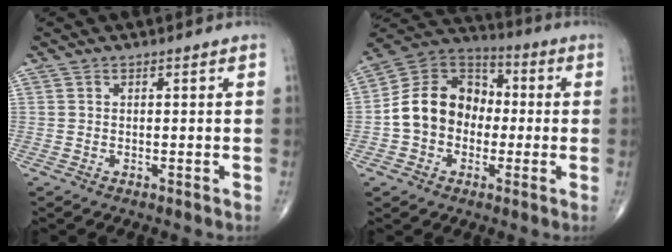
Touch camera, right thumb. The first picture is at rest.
{"total": 14.0, "force": [-1.4, 11.3, 8.2], "torque": [-0.111, 0.043, -0.036]}